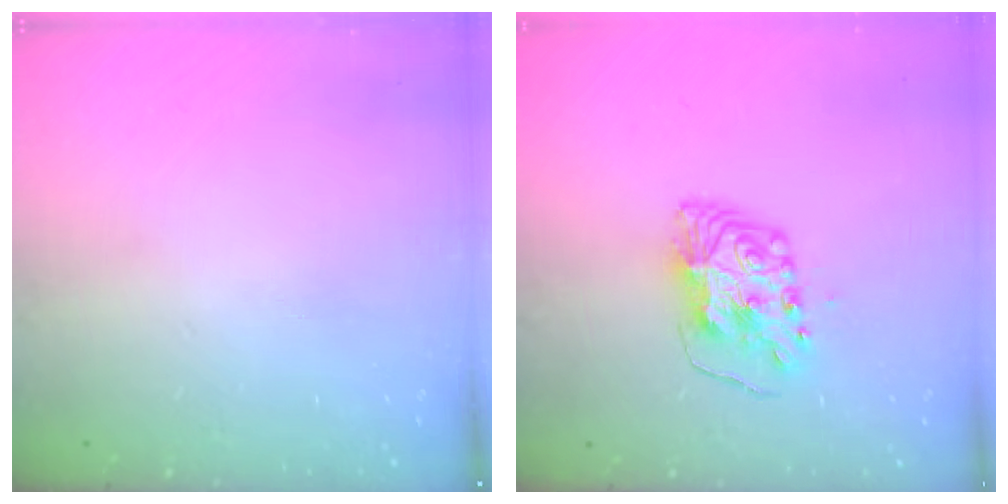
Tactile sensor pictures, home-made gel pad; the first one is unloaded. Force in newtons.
{"total": 8.1, "press": 8.1, "slide": 0.8}